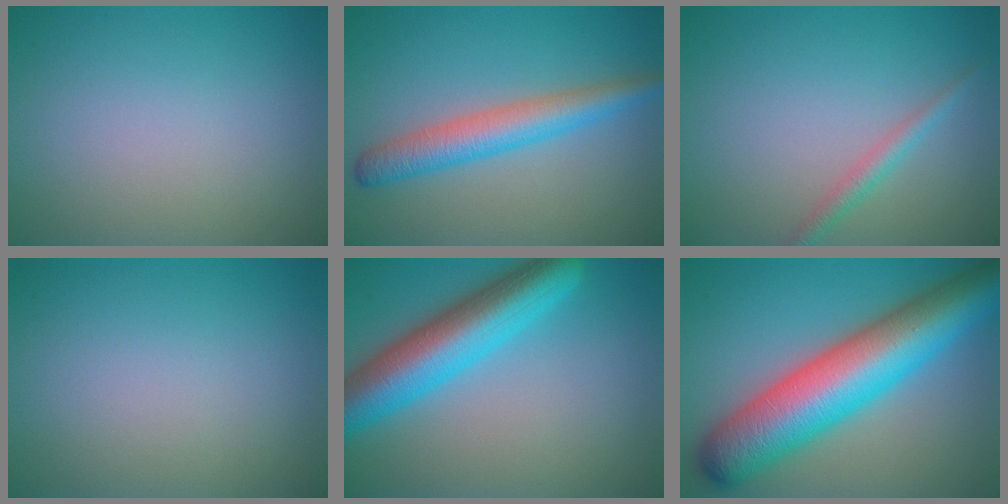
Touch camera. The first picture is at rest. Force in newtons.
{"total": 4.4, "press": 4.4, "slide": 0.1}
{"total": 1.6, "press": 1.6, "slide": 0.0}
{"total": 0.0}
{"total": 8.3, "press": 8.3, "slide": 0.2}
{"total": 12.9, "press": 12.9, "slide": 0.2}